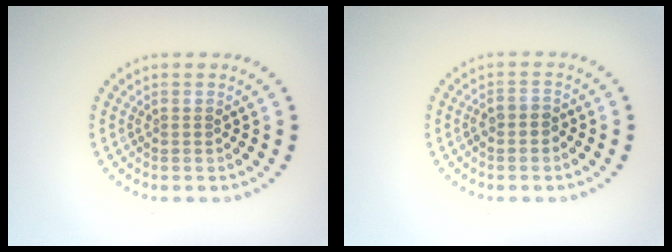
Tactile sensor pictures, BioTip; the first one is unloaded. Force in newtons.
{"total": 1.5, "press": 1.3, "slide": 0.8}